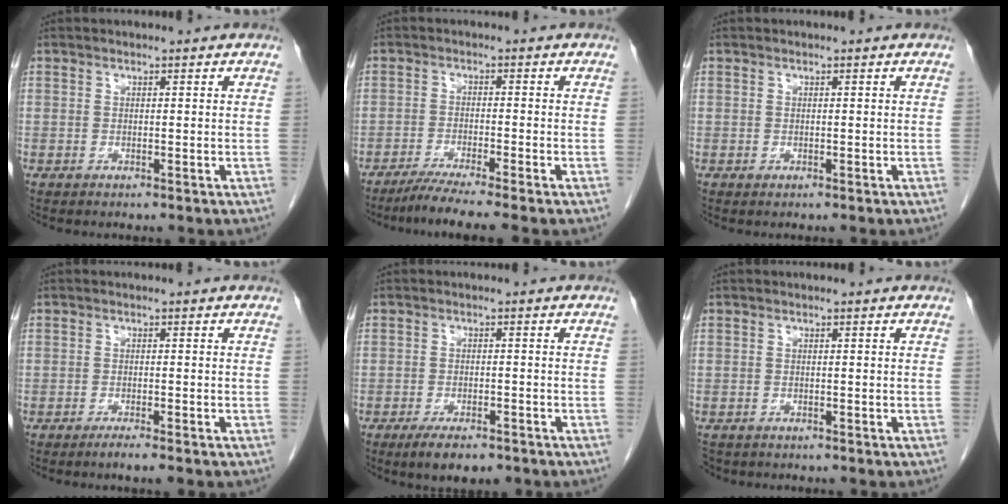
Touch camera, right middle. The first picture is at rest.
{"total": 5.9, "force": [-4.9, -1.2, 3.2], "torque": [-0.048, -0.019, -0.085]}
{"total": 0.0}
{"total": 1.7, "force": [-1.3, -0.2, 1.1], "torque": [-0.019, -0.003, -0.022]}
{"total": 5.4, "force": [-3.9, 1.7, 3.3], "torque": [-0.051, -0.005, -0.059]}
{"total": 3.1, "force": [-2.5, 1.7, 0.8], "torque": [-0.016, -0.003, -0.039]}